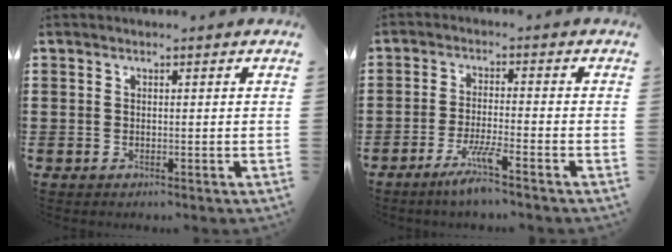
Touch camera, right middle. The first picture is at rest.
{"total": 4.7, "force": [-3.6, -0.1, 3.0], "torque": [-0.062, -0.010, -0.067]}